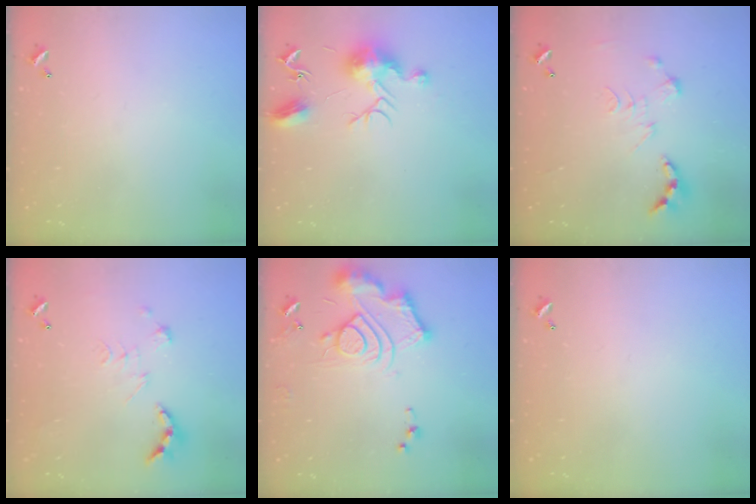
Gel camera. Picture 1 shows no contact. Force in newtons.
{"total": 12.0, "press": 12.0, "slide": 0.5}
{"total": 0.0}
{"total": 2.7, "press": 2.2, "slide": 1.5}
{"total": 14.1, "press": 14.1, "slide": 1.3}
{"total": 0.0}